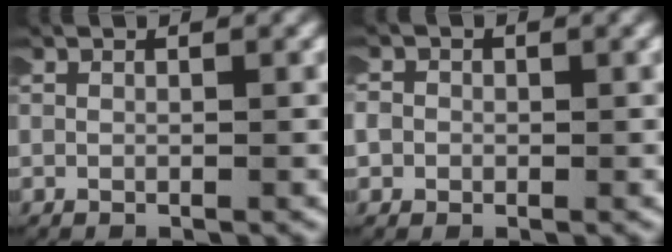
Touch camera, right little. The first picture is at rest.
{"total": 2.6, "force": [-0.1, 2.6, 0.6], "torque": [-0.022, 0.004, -0.012]}